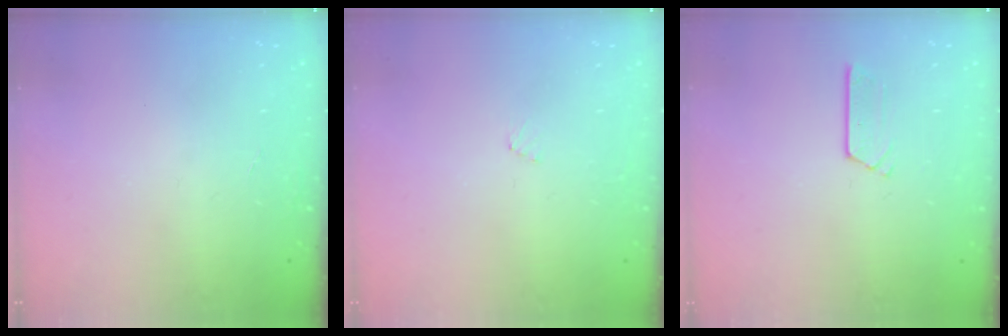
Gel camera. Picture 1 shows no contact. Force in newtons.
{"total": 3.6, "press": 3.6, "slide": 0.3}
{"total": 2.7, "press": 2.7, "slide": 0.2}